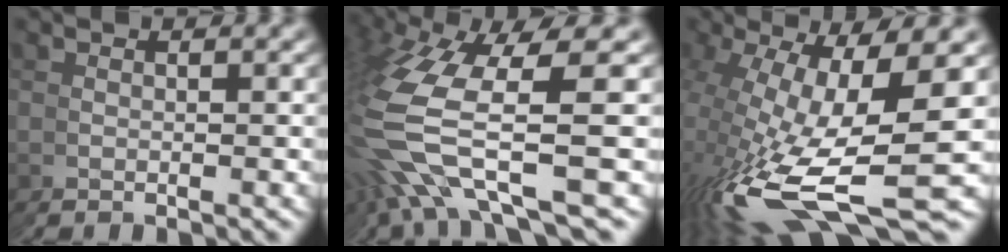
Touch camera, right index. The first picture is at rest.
{"total": 6.1, "force": [1.6, 2.4, 5.4], "torque": [-0.156, 0.015, 0.022]}
{"total": 9.3, "force": [-1.6, 3.7, 8.4], "torque": [-0.192, -0.019, -0.005]}